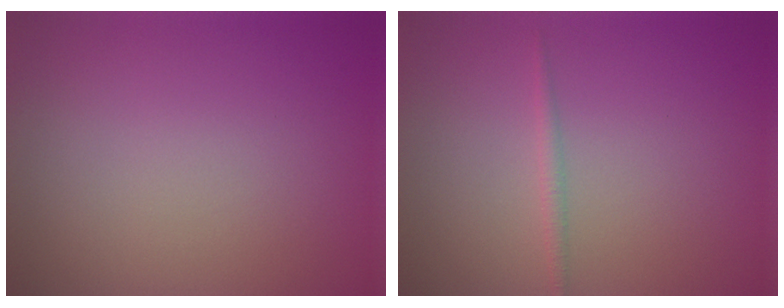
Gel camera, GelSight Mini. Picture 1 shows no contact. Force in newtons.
{"total": 0.9, "press": 0.9, "slide": 0.1}